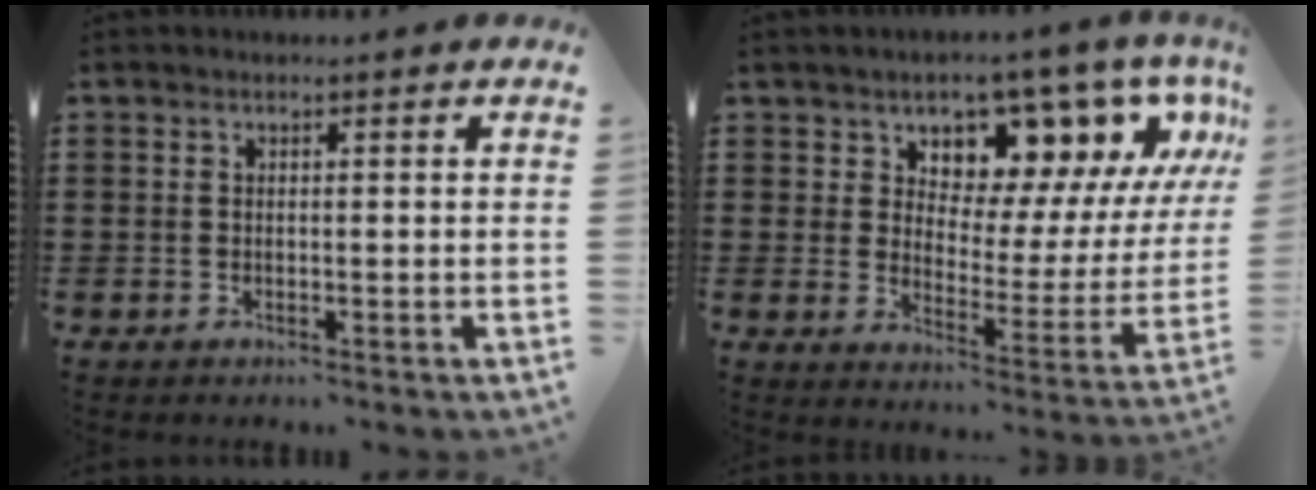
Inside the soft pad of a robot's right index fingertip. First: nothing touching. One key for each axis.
{"total": 7.1, "fx": 6.0, "fy": 3.5, "fz": 1.5, "tx": -0.049, "ty": -0.061, "tz": 0.101}